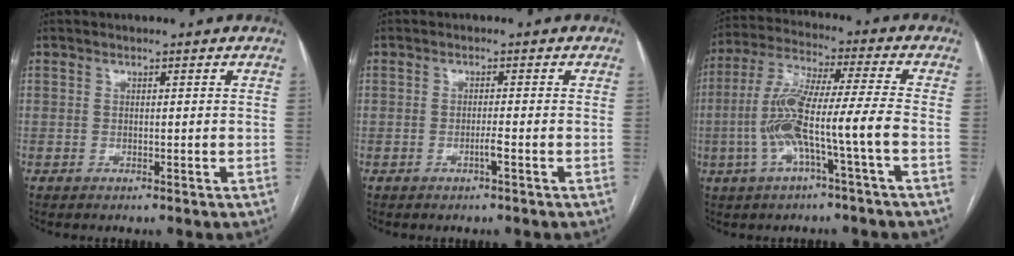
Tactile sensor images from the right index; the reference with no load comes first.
{"total": 1.2, "force": [-0.5, -0.2, 1.1], "torque": [-0.021, 0.001, -0.009]}
{"total": 11.8, "force": [-3.2, -0.1, 11.4], "torque": [-0.234, 0.017, -0.063]}